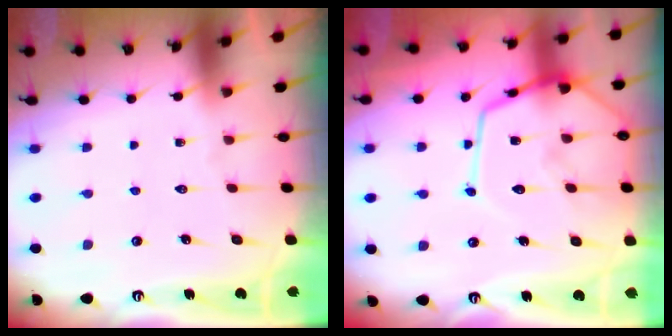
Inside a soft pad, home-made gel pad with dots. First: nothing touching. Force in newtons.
{"total": 15.9, "press": 15.9, "slide": 1.4}